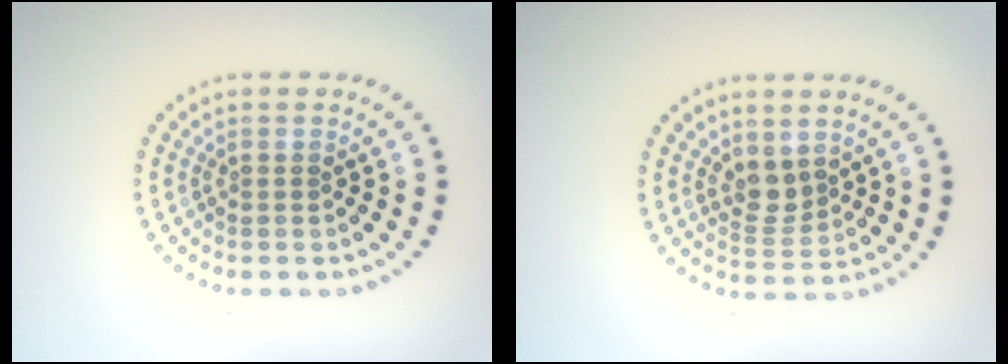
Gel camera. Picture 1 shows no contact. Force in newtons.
{"total": 2.2, "press": 1.8, "slide": 1.4}